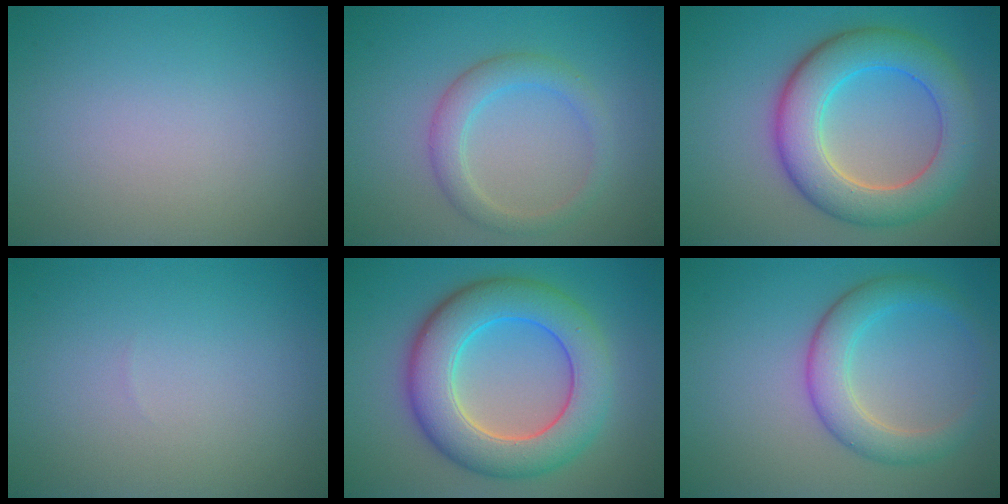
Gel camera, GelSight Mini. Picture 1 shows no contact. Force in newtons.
{"total": 2.9, "press": 2.9, "slide": 0.4}
{"total": 7.8, "press": 7.8, "slide": 0.4}
{"total": 0.0}
{"total": 9.0, "press": 9.0, "slide": 0.3}
{"total": 4.3, "press": 4.3, "slide": 0.1}